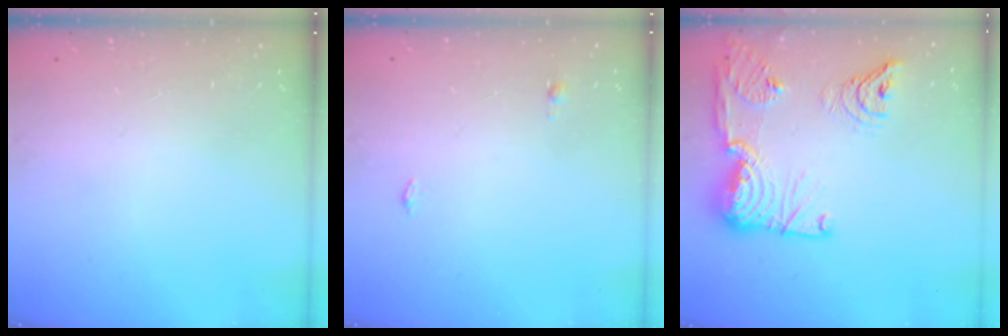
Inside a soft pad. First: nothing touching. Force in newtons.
{"total": 7.6, "press": 3.3, "slide": 6.8}
{"total": 21.8, "press": 20.6, "slide": 6.9}